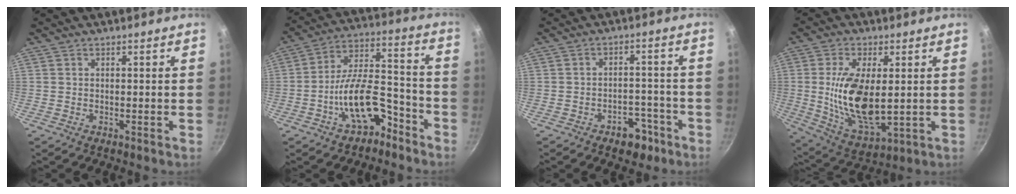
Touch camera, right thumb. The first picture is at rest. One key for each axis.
{"total": 13.6, "fx": -6.9, "fy": 6.9, "fz": 9.5, "tx": -0.159, "ty": 0.079, "tz": -0.118}
{"total": 6.5, "fx": -4.0, "fy": 3.9, "fz": 3.3, "tx": -0.023, "ty": 0.036, "tz": -0.056}
{"total": 15.6, "fx": 0.7, "fy": 7.5, "fz": 13.7, "tx": -0.249, "ty": -0.021, "tz": 0.027}